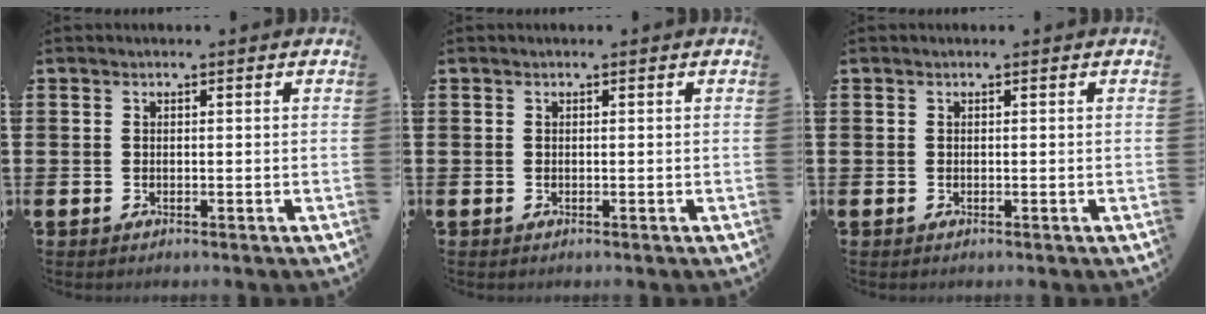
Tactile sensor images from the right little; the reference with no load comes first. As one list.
[{"total": 0.0}, {"total": 0.0}]